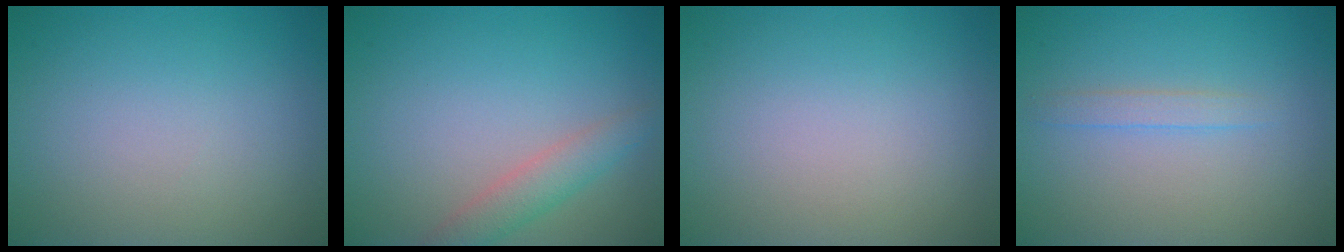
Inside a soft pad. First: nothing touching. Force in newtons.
{"total": 2.5, "press": 2.5, "slide": 0.2}
{"total": 0.0}
{"total": 1.2, "press": 1.2, "slide": 0.1}